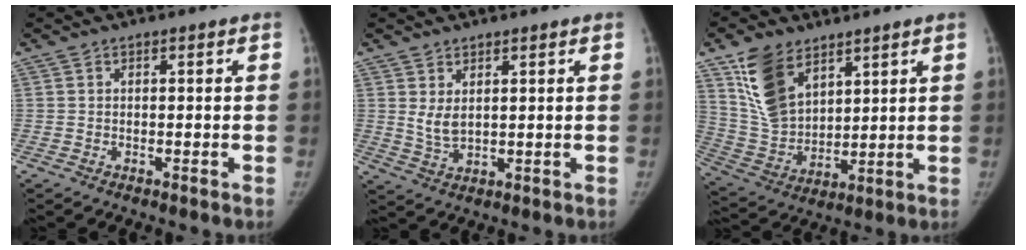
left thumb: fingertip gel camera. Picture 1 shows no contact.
{"total": 3.8, "force": [1.4, 2.2, 2.8], "torque": [-0.043, -0.016, 0.035]}
{"total": 13.7, "force": [7.6, 8.3, 7.8], "torque": [-0.124, -0.032, 0.165]}